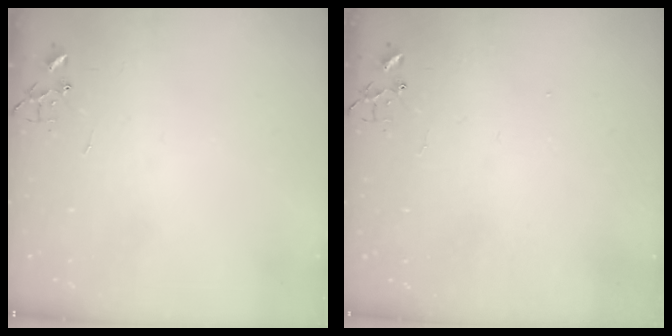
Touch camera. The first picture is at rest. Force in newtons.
{"total": 1.1, "press": 1.1, "slide": 0.1}